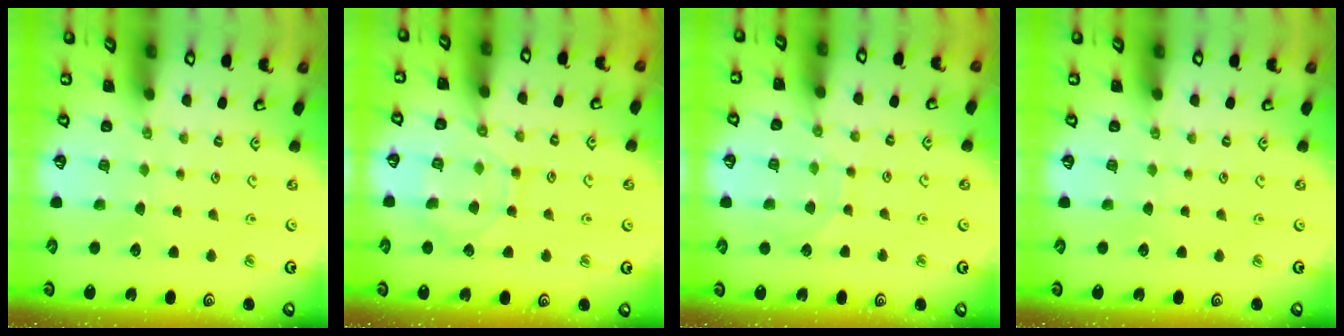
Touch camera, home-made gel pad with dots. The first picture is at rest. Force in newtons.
{"total": 10.2, "press": 10.1, "slide": 0.8}
{"total": 6.2, "press": 6.1, "slide": 0.5}
{"total": 0.0}